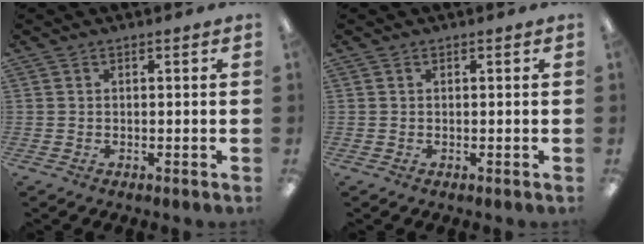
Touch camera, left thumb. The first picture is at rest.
{"total": 0.0}